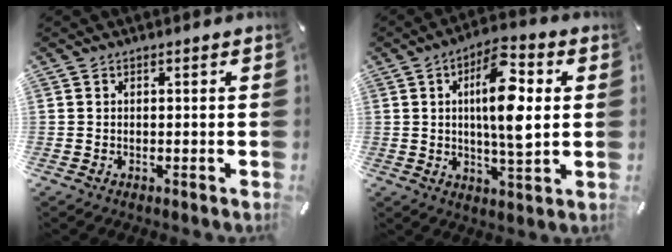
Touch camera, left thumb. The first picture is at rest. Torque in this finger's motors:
{"motor_torque": [2.14, 2.26, 1.31, -0.34, 0.23]}